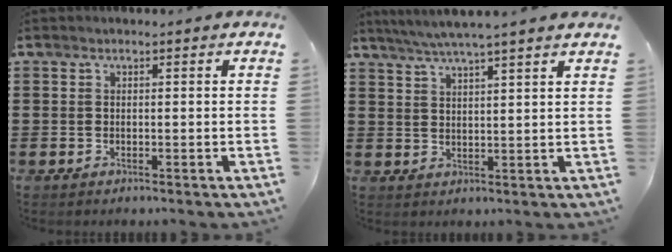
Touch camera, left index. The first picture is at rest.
{"total": 4.2, "force": [3.8, -0.7, 1.8], "torque": [-0.047, -0.013, 0.067]}